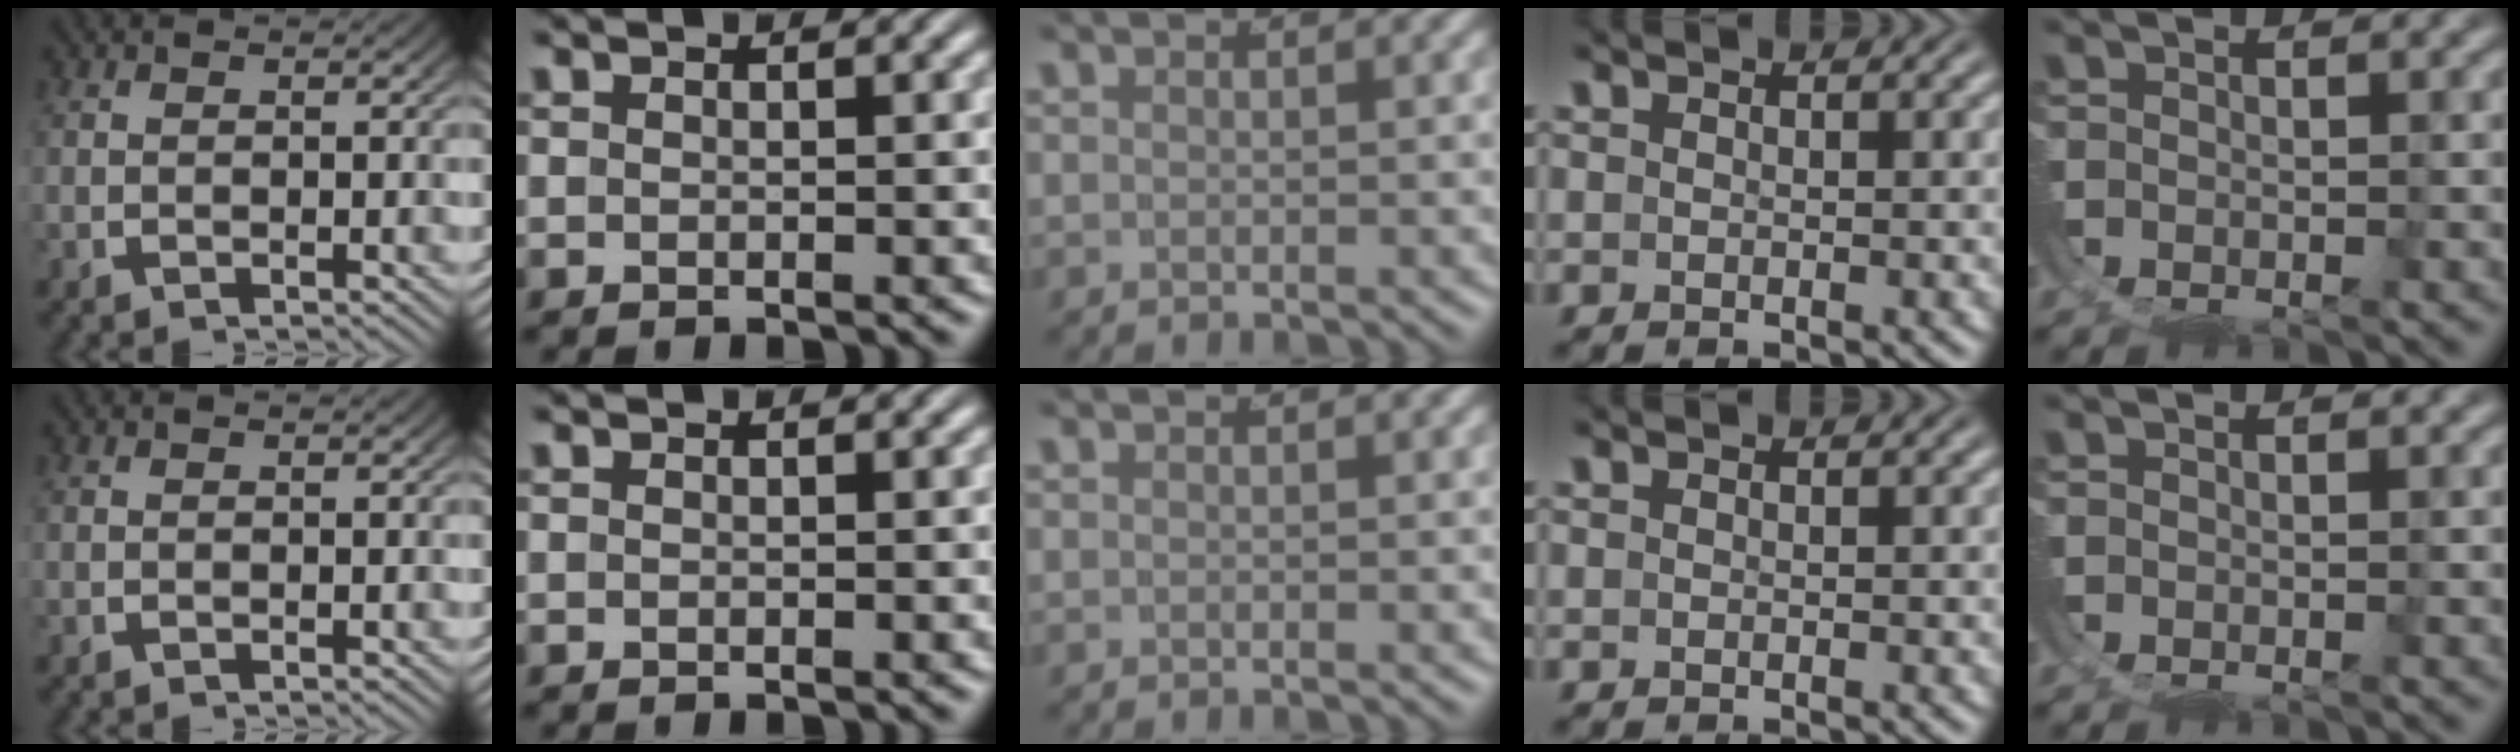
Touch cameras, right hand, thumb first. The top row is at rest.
{}